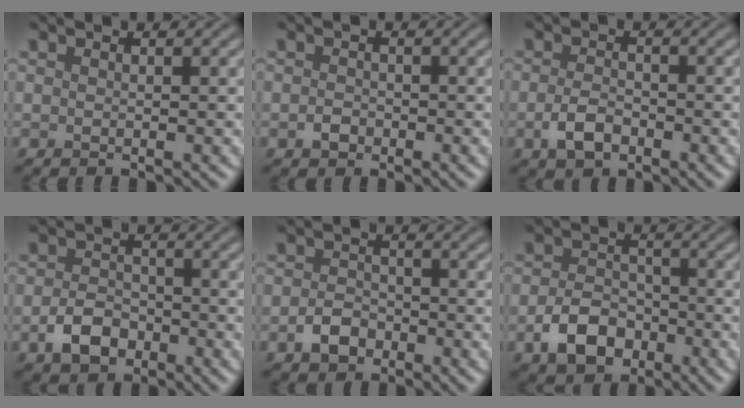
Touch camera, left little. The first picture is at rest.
{"total": 1.2, "force": [-0.6, 0.9, 0.4], "torque": [-0.006, -0.001, -0.017]}
{"total": 2.6, "force": [-1.3, 1.5, 1.7], "torque": [-0.034, -0.001, -0.030]}
{"total": 3.7, "force": [-1.9, 2.5, 2.0], "torque": [-0.039, 0.000, -0.038]}
{"total": 2.7, "force": [-1.5, 1.9, 1.2], "torque": [-0.018, 0.003, -0.033]}
{"total": 4.8, "force": [-2.4, 3.2, 2.6], "torque": [-0.048, -0.002, -0.047]}